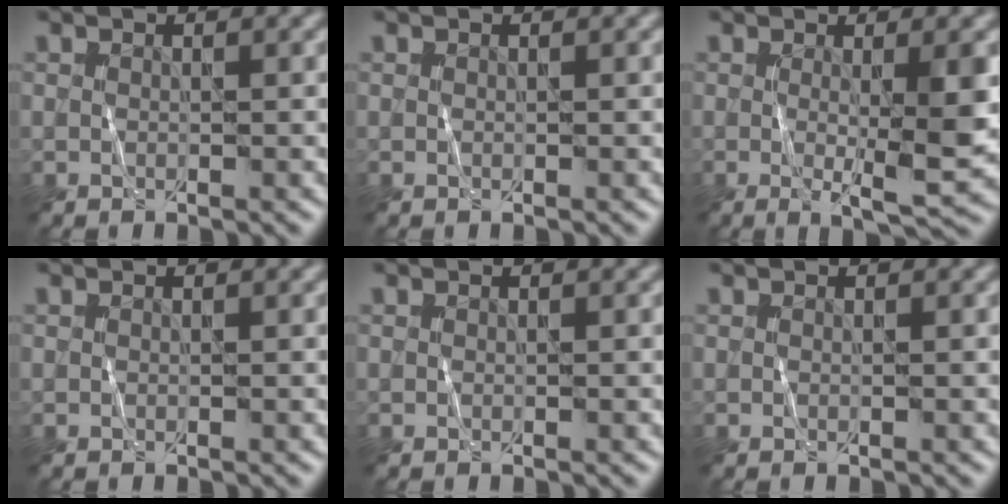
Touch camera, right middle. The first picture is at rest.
{"total": 0.0}
{"total": 5.2, "force": [-0.2, 0.8, 5.1], "torque": [-0.077, -0.008, 0.000]}
{"total": 0.0}
{"total": 0.0}
{"total": 0.0}